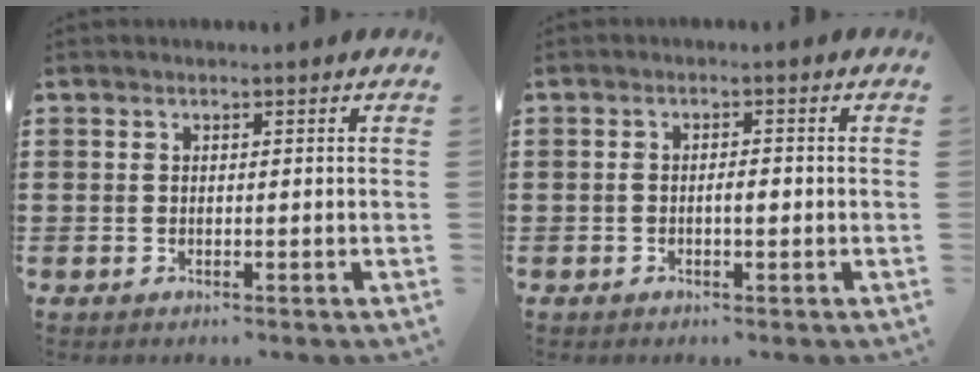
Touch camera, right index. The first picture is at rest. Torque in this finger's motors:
{"motor_torque": [0.32, -0.21, 0.05, 0.07]}